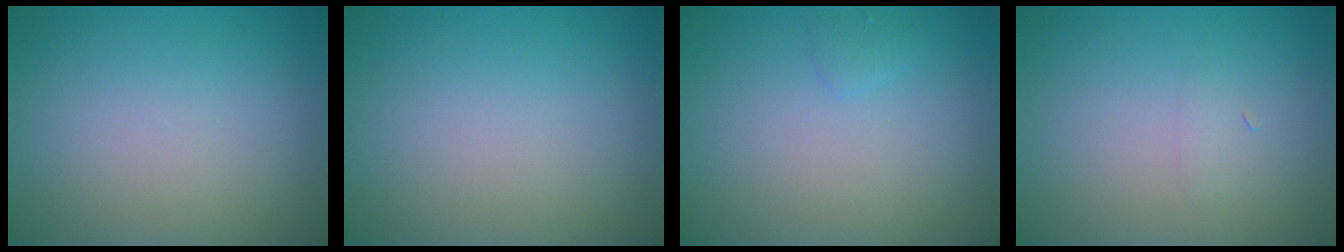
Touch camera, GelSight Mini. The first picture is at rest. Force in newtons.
{"total": 0.0}
{"total": 0.7, "press": 0.7, "slide": 0.0}
{"total": 0.6, "press": 0.6, "slide": 0.0}